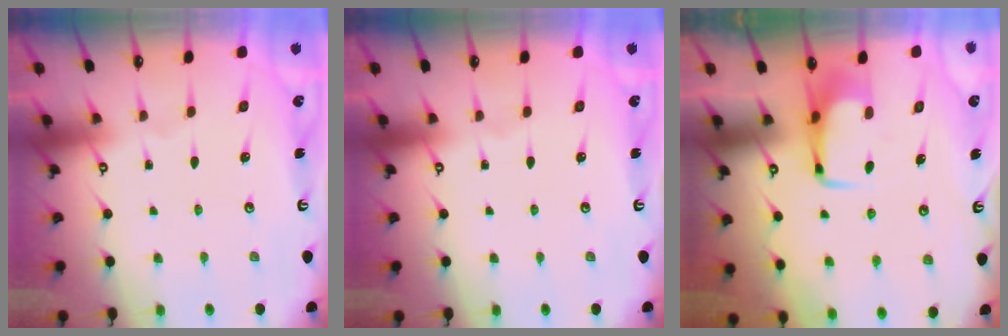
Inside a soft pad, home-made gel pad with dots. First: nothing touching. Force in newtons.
{"total": 0.0}
{"total": 3.9, "press": 3.9, "slide": 0.3}